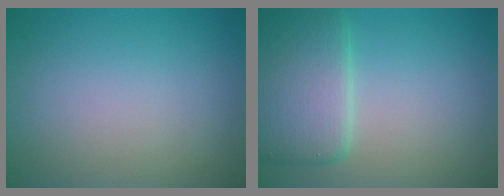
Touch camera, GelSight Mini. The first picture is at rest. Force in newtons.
{"total": 6.4, "press": 6.4, "slide": 0.3}